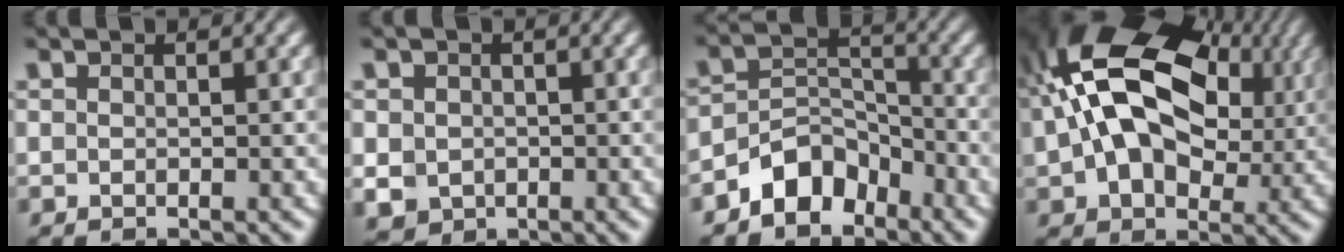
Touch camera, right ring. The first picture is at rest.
{"total": 4.3, "force": [-1.2, 3.8, 1.5], "torque": [-0.035, -0.030, -0.002]}
{"total": 5.9, "force": [-3.9, 3.8, 2.3], "torque": [-0.016, -0.010, -0.067]}
{"total": 19.3, "force": [4.7, 12.8, 13.7], "torque": [-0.258, 0.002, 0.076]}